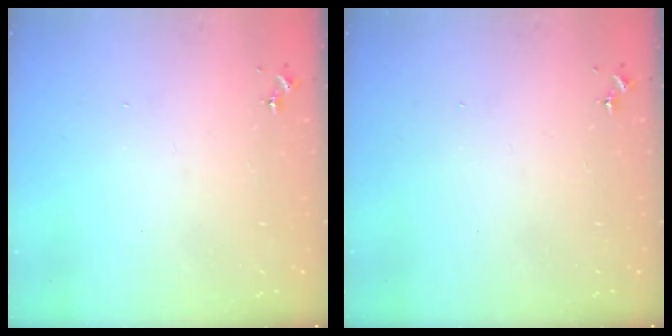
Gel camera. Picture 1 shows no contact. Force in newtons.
{"total": 0.0}